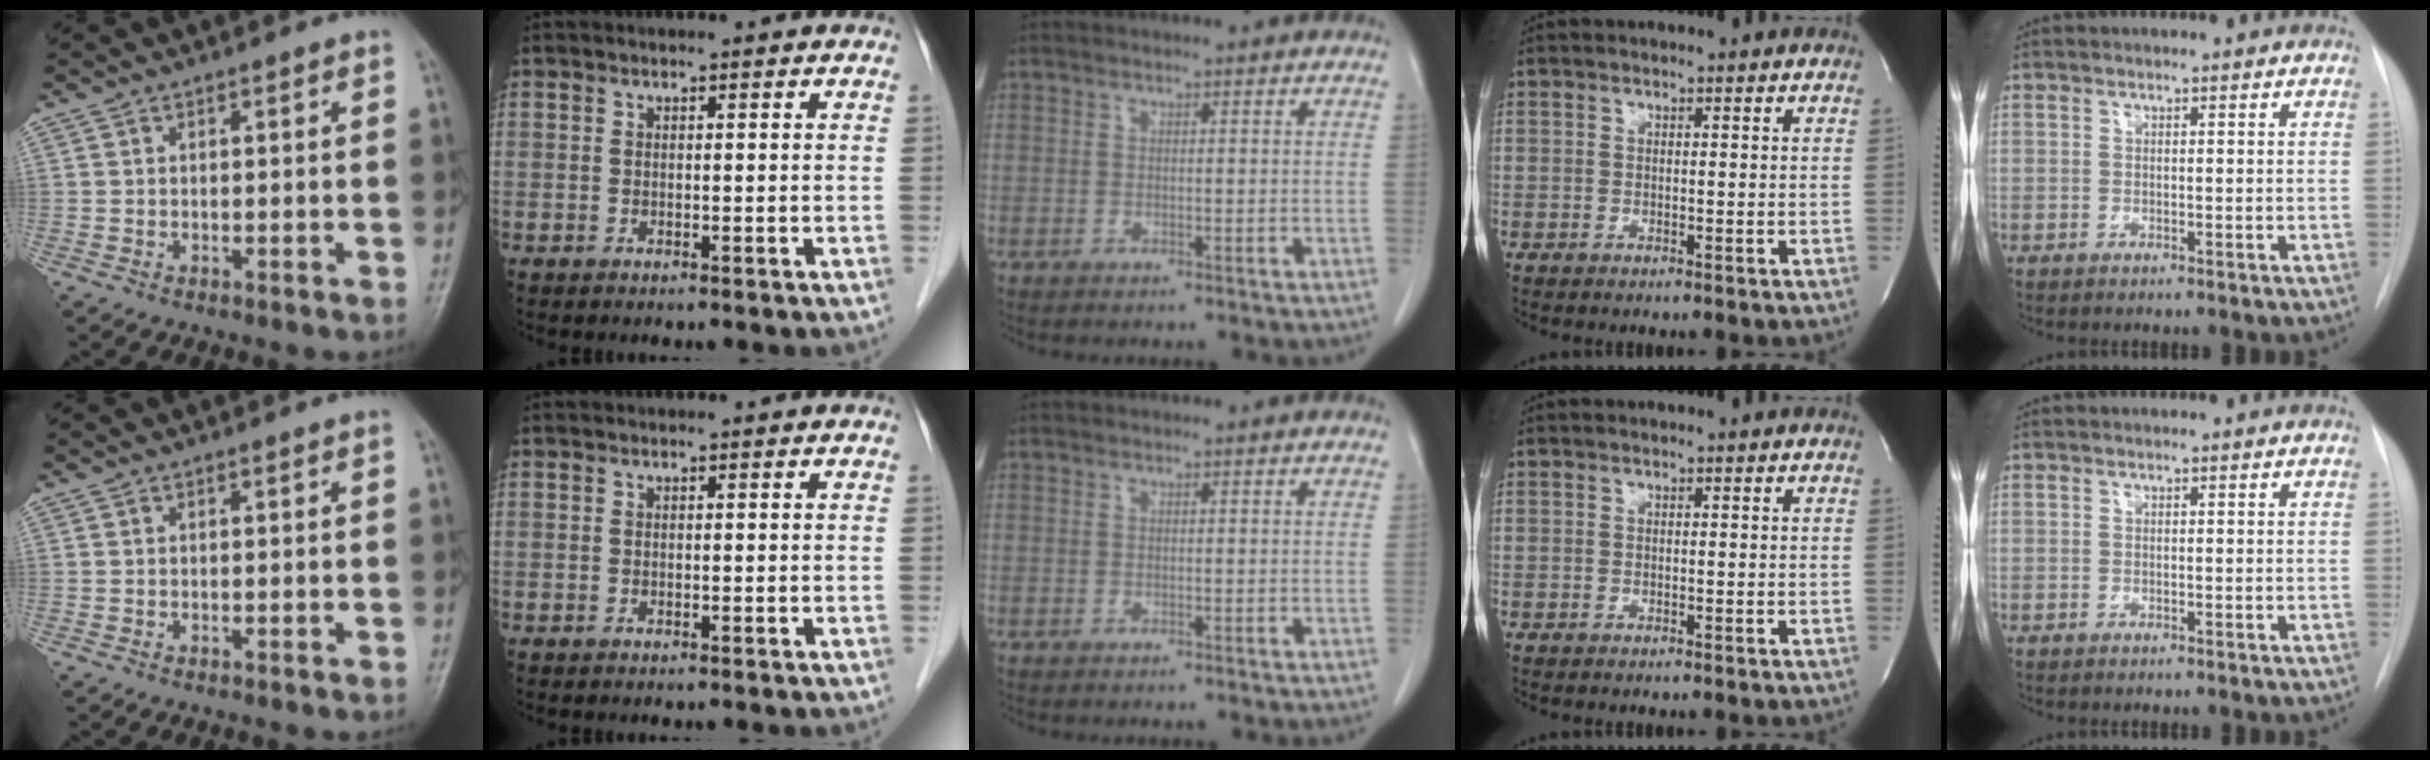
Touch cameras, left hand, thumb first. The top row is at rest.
{}